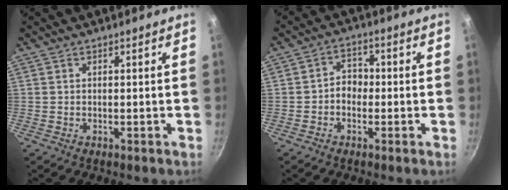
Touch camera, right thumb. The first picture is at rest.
{"total": 4.4, "force": [-0.9, 3.5, 2.4], "torque": [-0.012, 0.019, -0.022]}